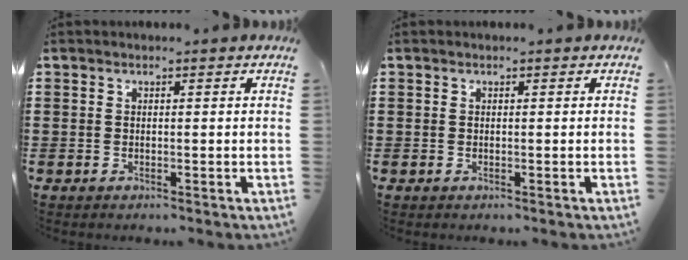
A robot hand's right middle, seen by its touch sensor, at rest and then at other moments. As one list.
[{"total": 0.0}]